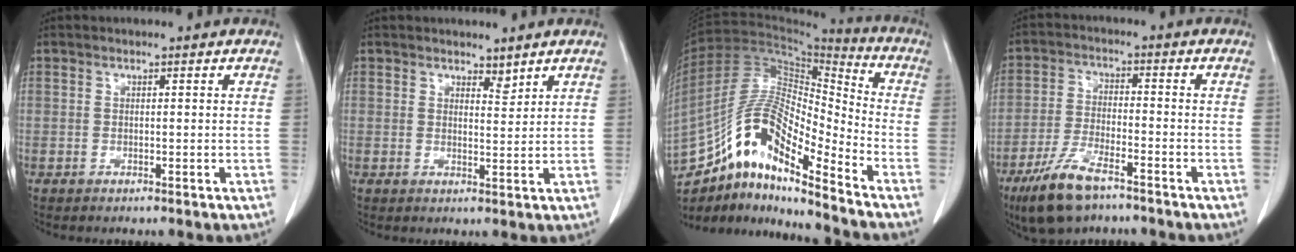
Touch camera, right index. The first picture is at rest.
{"total": 2.2, "force": [1.9, 0.7, 0.7], "torque": [-0.010, -0.006, 0.031]}
{"total": 17.4, "force": [-12.0, 3.1, 12.2], "torque": [-0.228, 0.028, -0.211]}
{"total": 9.6, "force": [-6.6, 2.6, 6.4], "torque": [-0.137, -0.017, -0.120]}